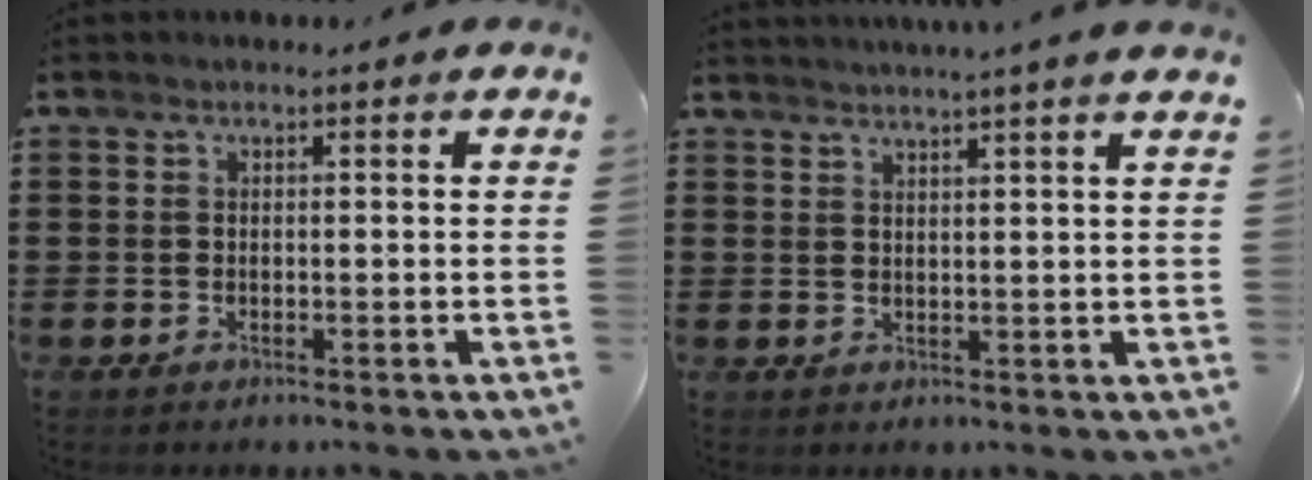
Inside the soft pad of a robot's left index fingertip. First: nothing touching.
{"total": 2.4, "force": [2.1, -1.0, 0.4], "torque": [-0.010, -0.008, 0.040]}